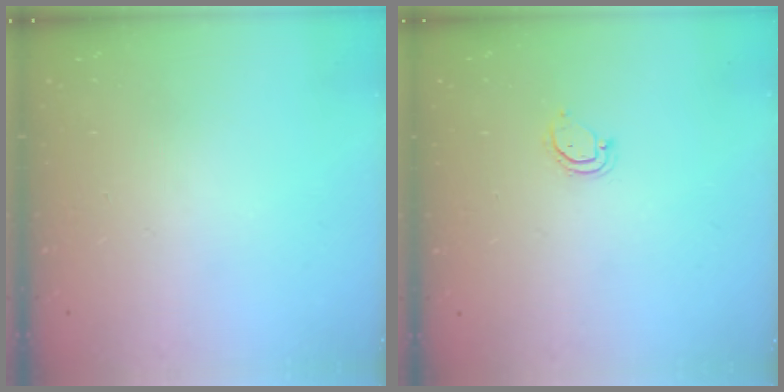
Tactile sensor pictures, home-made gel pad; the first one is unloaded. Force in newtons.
{"total": 3.0, "press": 3.0, "slide": 0.2}